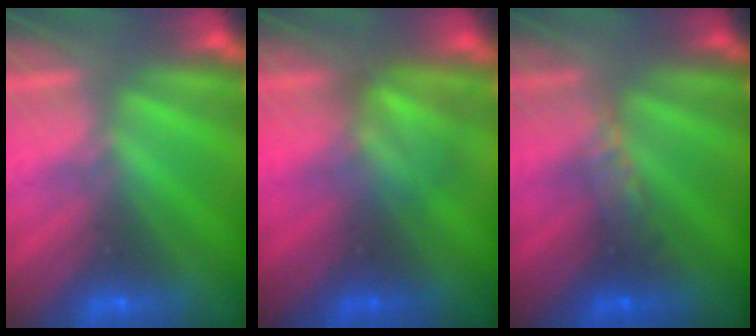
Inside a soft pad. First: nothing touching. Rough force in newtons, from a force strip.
{"total": 3.0}
{"total": 2.9}